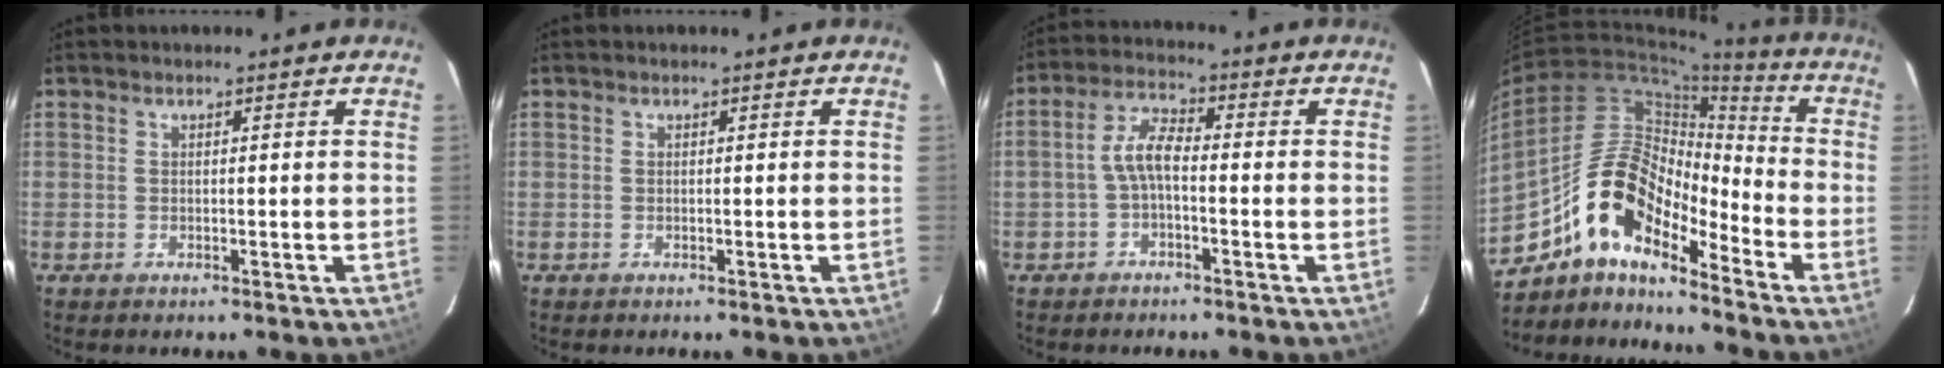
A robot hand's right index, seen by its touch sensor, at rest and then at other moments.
{"total": 0.0}
{"total": 4.9, "force": [-1.3, 2.0, 4.3], "torque": [-0.092, 0.018, -0.028]}
{"total": 14.8, "force": [-10.9, 5.2, 8.4], "torque": [-0.145, 0.015, -0.217]}